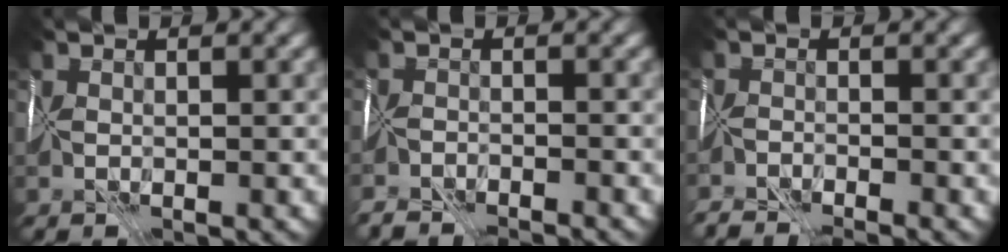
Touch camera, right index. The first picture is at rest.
{"total": 5.2, "force": [-5.1, 0.7, 0.6], "torque": [-0.003, -0.008, -0.076]}
{"total": 5.4, "force": [-5.1, 0.9, 1.5], "torque": [-0.025, -0.012, -0.078]}